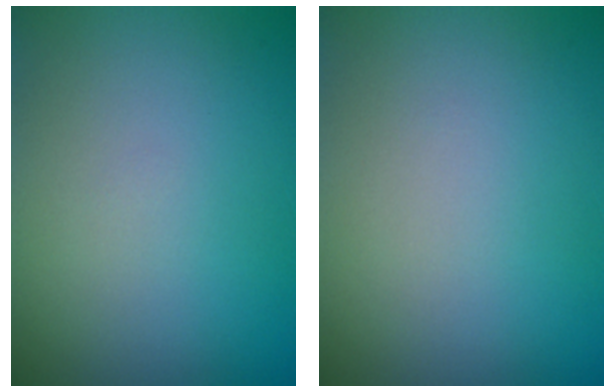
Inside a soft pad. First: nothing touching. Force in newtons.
{"total": 0.0}